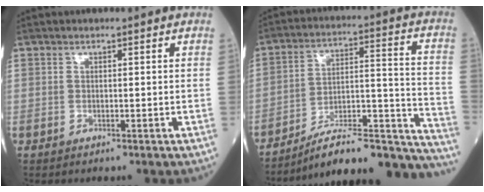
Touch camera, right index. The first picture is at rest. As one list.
[{"total": 22.9, "force": [-20.8, 2.6, 9.2], "torque": [-0.068, 0.042, -0.306]}]